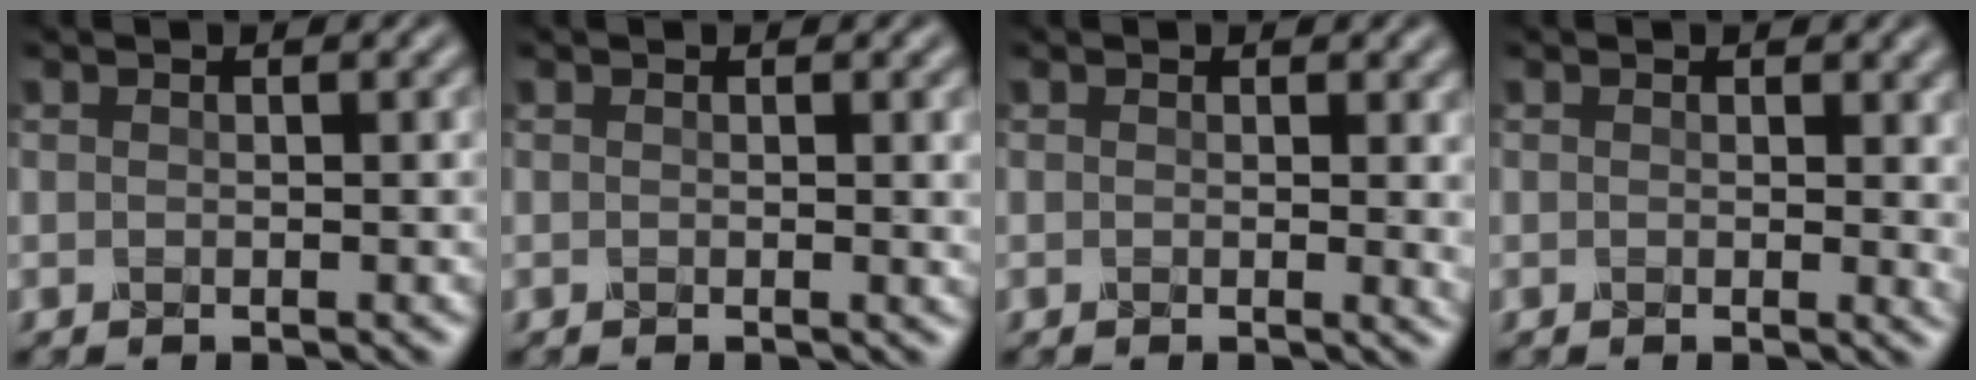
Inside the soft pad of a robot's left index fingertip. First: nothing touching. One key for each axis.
{"total": 1.1, "fx": -0.1, "fy": 0.4, "fz": 1.1, "tx": -0.015, "ty": -0.002, "tz": -0.002}
{"total": 2.3, "fx": 0.0, "fy": 1.3, "fz": 1.9, "tx": -0.021, "ty": -0.002, "tz": -0.001}
{"total": 2.7, "fx": 0.1, "fy": 1.7, "fz": 2.1, "tx": -0.019, "ty": 0.001, "tz": -0.001}